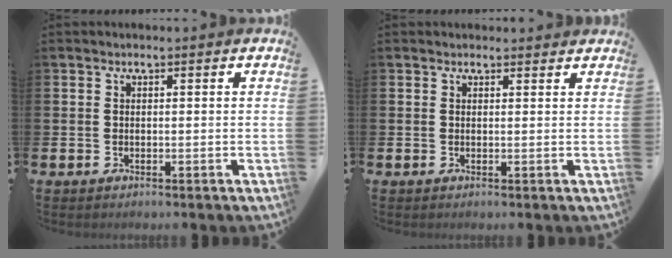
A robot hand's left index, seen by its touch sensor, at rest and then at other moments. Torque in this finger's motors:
{"motor_torque": [0.66, -1.47, 0.15, 0.08]}